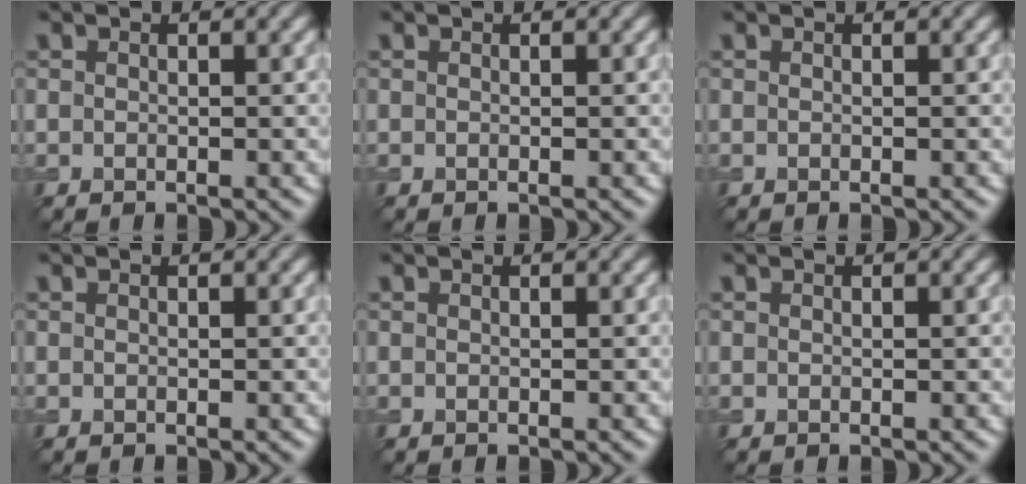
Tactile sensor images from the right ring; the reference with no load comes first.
{"total": 0.0}
{"total": 0.0}
{"total": 0.0}
{"total": 0.0}
{"total": 0.0}